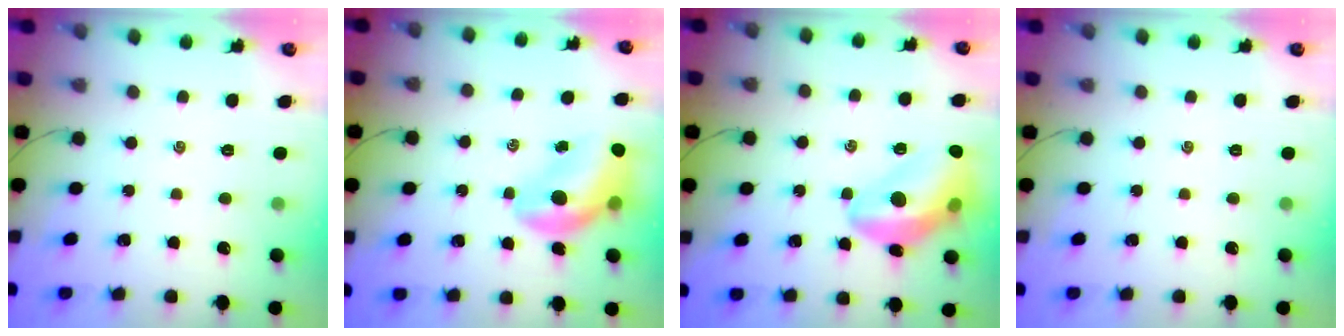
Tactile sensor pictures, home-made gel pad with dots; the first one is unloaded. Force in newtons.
{"total": 13.7, "press": 13.0, "slide": 4.2}
{"total": 16.8, "press": 16.5, "slide": 3.2}
{"total": 0.0}